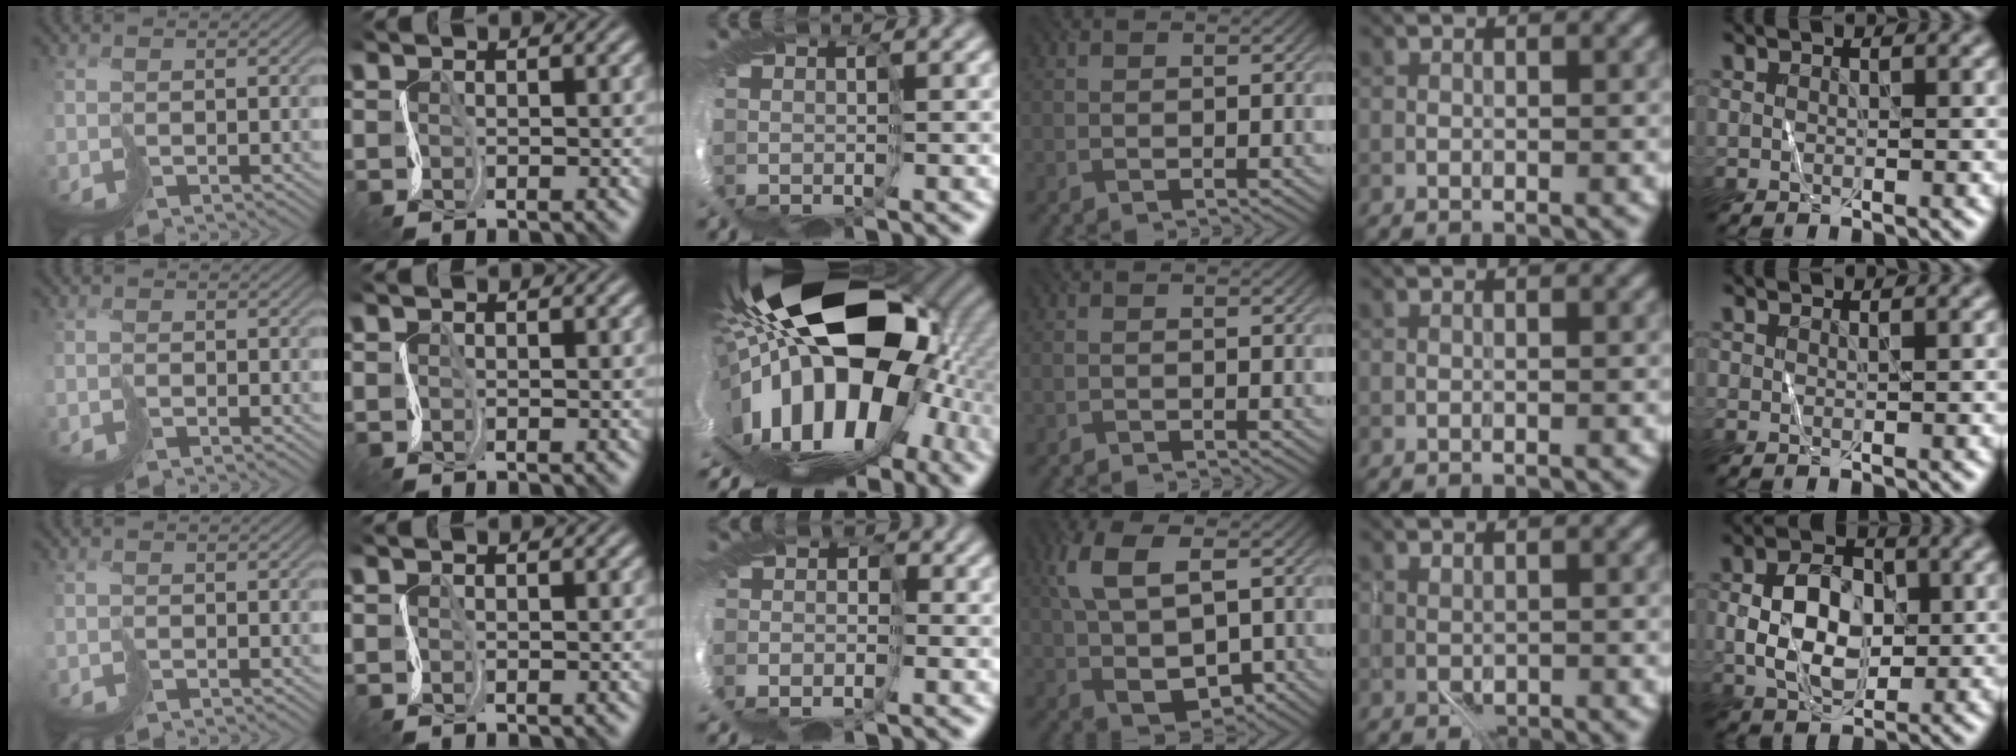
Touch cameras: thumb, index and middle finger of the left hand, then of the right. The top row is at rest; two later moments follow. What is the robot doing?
{"motion": "cut", "object": "paper bag"}